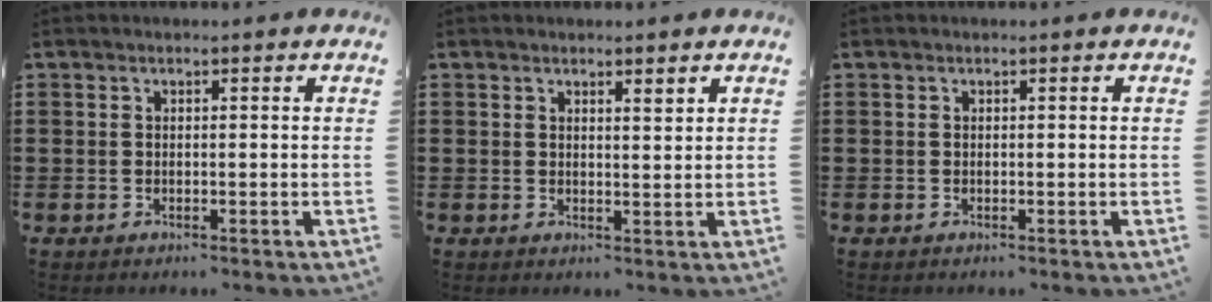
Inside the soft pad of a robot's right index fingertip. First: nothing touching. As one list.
[{"total": 1.5, "force": [1.3, 0.1, 0.8], "torque": [-0.015, 0.001, 0.025]}, {"total": 0.0}]